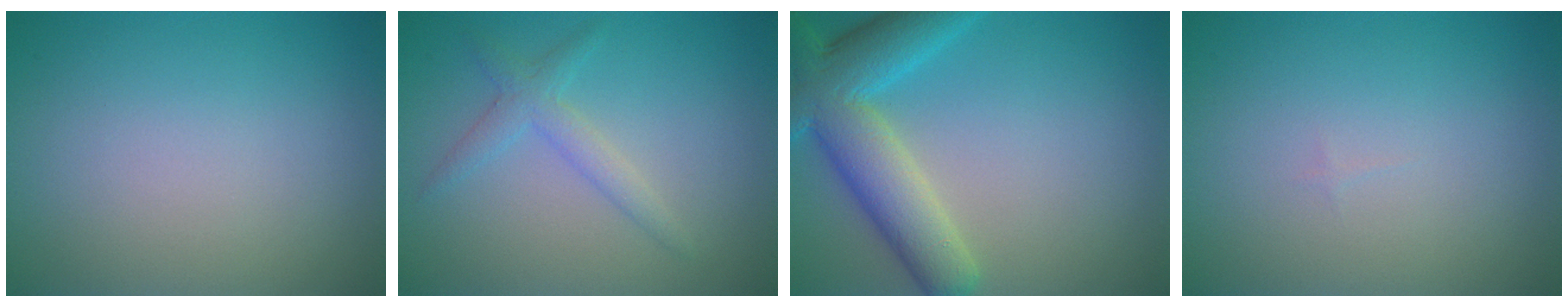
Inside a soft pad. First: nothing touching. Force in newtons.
{"total": 2.1, "press": 2.1, "slide": 0.1}
{"total": 8.0, "press": 8.0, "slide": 0.5}
{"total": 0.0}